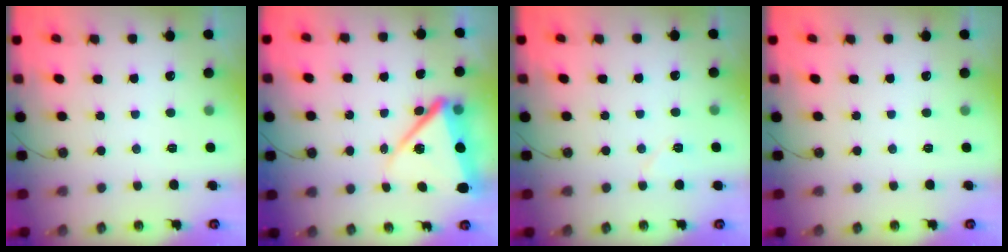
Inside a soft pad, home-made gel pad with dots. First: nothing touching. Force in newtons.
{"total": 12.0, "press": 12.0, "slide": 0.6}
{"total": 5.3, "press": 5.2, "slide": 0.6}
{"total": 0.0}